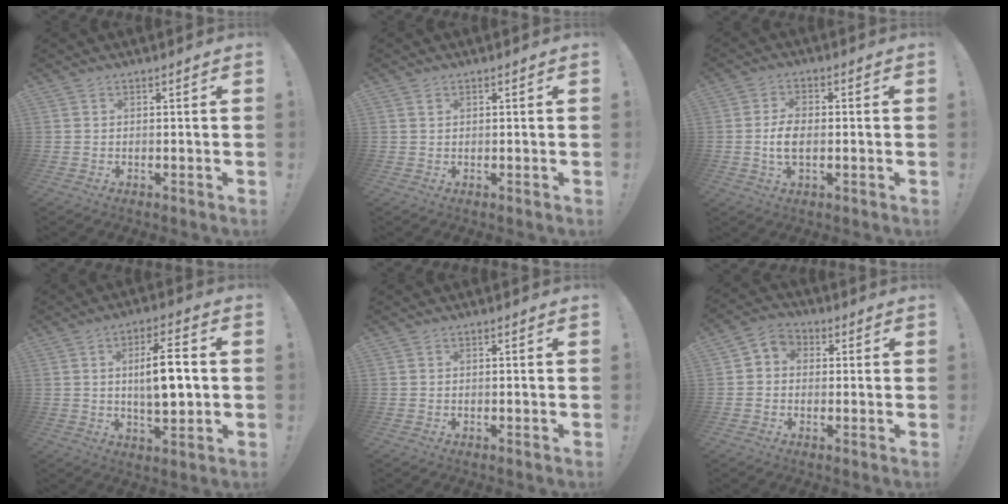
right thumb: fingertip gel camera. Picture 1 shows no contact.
{"total": 0.9, "force": [0.4, 0.6, 0.5], "torque": [-0.003, -0.003, 0.007]}
{"total": 5.3, "force": [-0.4, 2.9, 4.4], "torque": [-0.072, 0.000, -0.009]}
{"total": 11.1, "force": [0.7, 3.9, 10.4], "torque": [-0.157, 0.002, 0.006]}
{"total": 0.0}
{"total": 4.5, "force": [-0.6, 4.0, 2.0], "torque": [-0.029, 0.011, -0.010]}